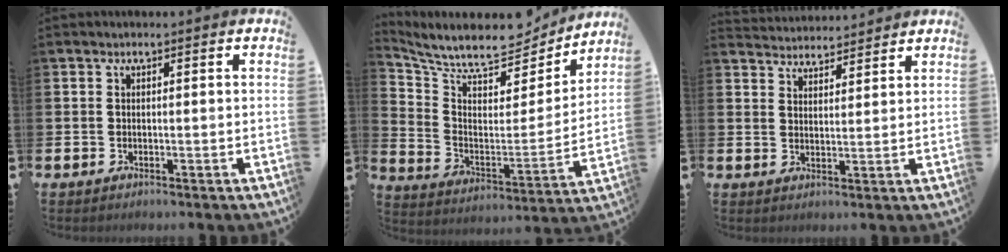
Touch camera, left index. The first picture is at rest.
{"total": 8.8, "force": [8.1, 2.2, 2.7], "torque": [-0.090, -0.062, 0.137]}
{"total": 3.8, "force": [3.8, 0.4, -0.5], "torque": [-0.011, -0.021, 0.070]}